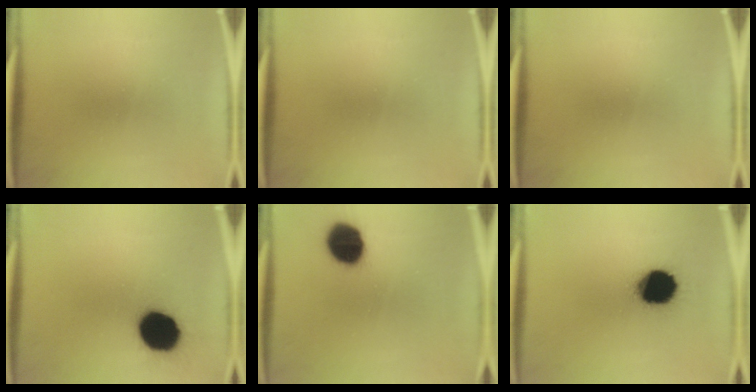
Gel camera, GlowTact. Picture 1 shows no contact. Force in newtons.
{"total": 0.0}
{"total": 0.0}
{"total": 15.0}
{"total": 11.6}
{"total": 16.7}